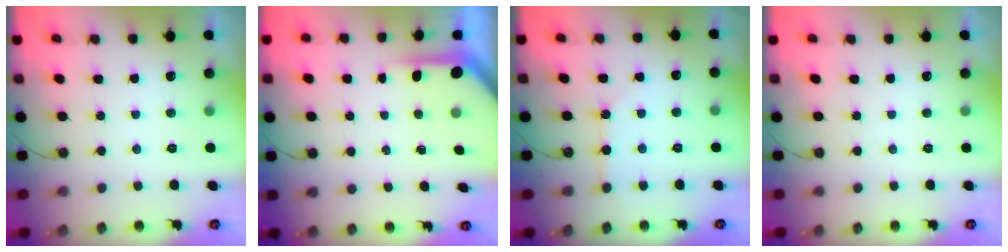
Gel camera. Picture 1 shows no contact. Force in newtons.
{"total": 3.8, "press": 3.8, "slide": 0.4}
{"total": 2.4, "press": 2.3, "slide": 0.4}
{"total": 0.0}